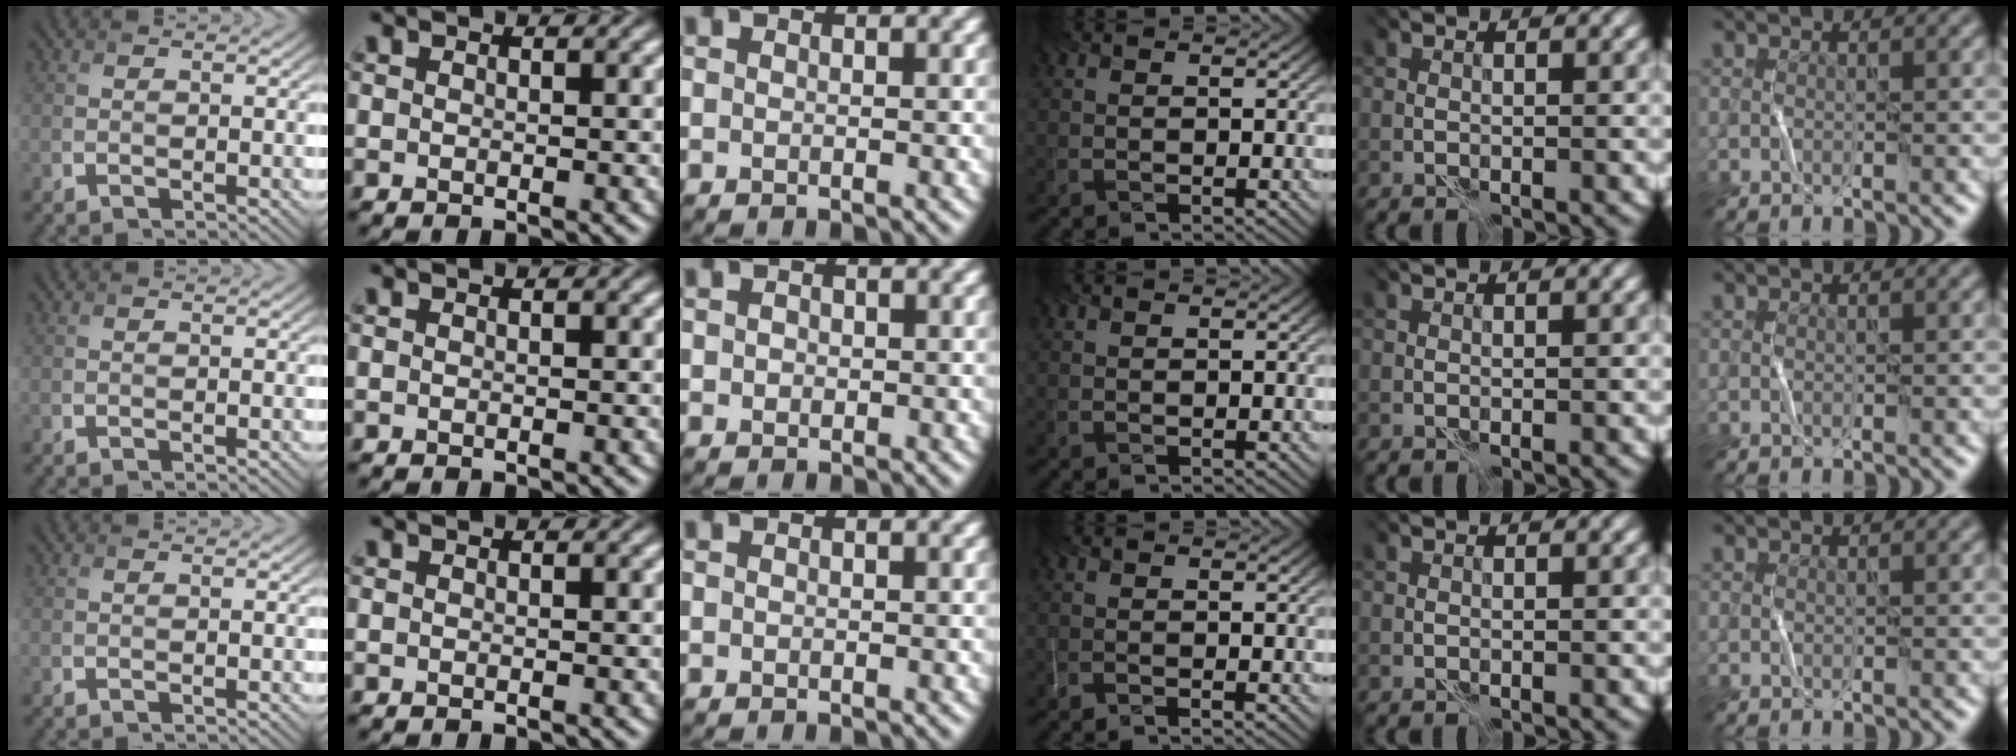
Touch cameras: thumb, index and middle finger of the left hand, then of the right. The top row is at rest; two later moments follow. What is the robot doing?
{"motion": "fold", "object": "bubble wrap"}